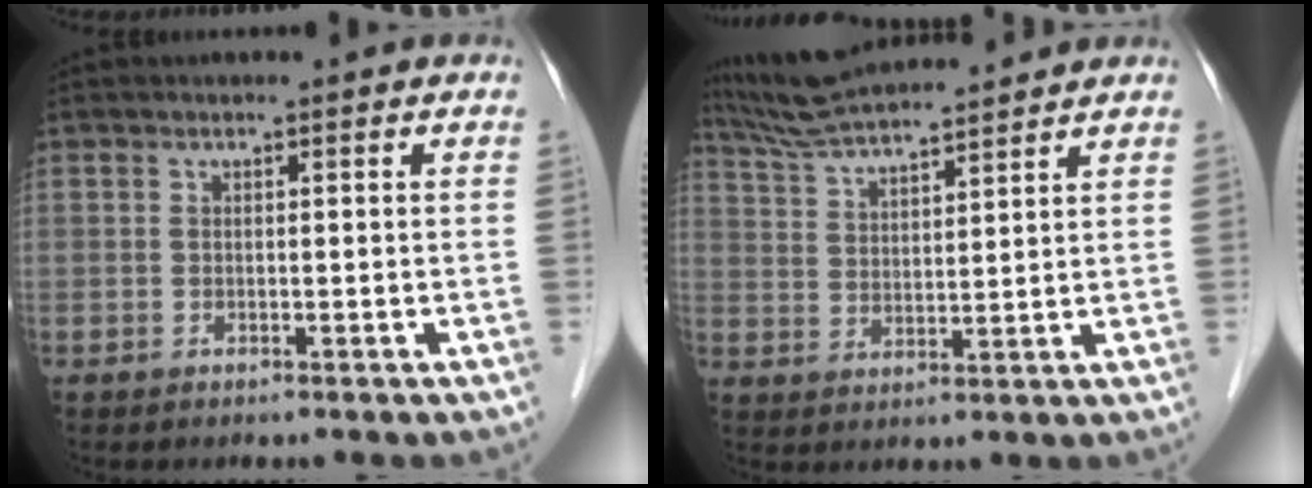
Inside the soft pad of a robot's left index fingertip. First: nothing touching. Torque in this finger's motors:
{"motor_torque": [-0.18, -0.58, 0.10, 0.01]}